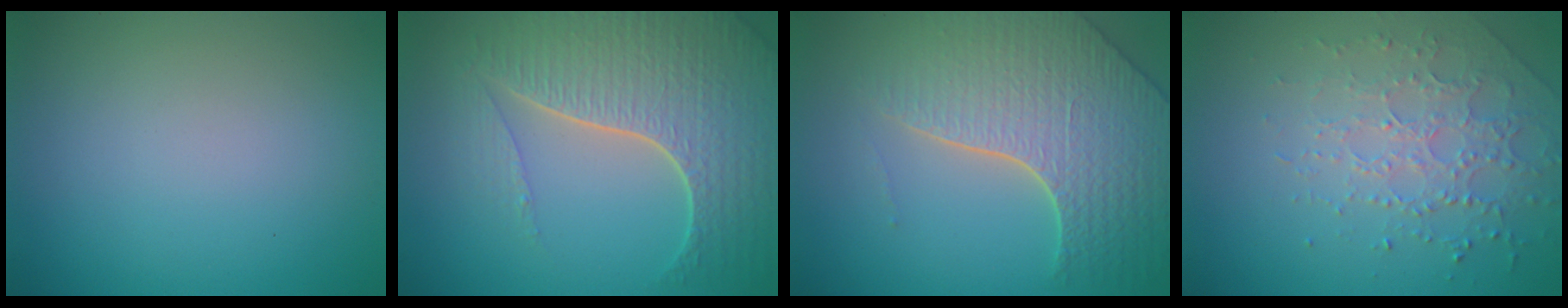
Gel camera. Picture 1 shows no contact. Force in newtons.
{"total": 7.8, "press": 5.7, "slide": 5.3}
{"total": 6.8, "press": 5.5, "slide": 3.9}
{"total": 2.6, "press": 2.4, "slide": 1.1}